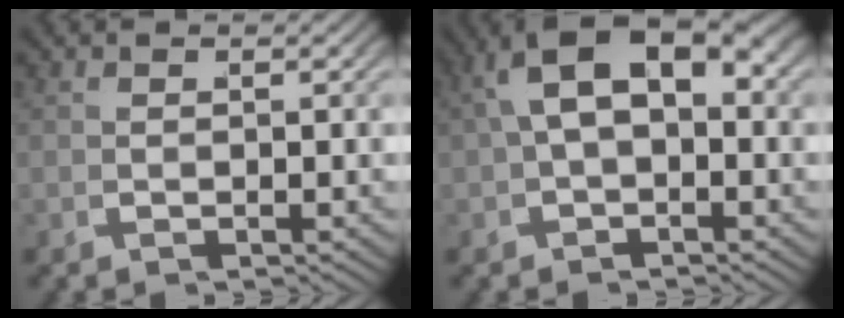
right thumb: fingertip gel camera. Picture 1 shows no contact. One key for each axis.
{"total": 6.6, "fx": 1.1, "fy": 3.8, "fz": 5.3, "tx": -0.102, "ty": 0.002, "tz": 0.022}